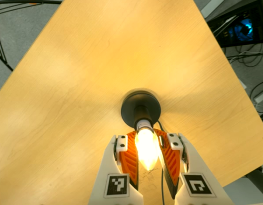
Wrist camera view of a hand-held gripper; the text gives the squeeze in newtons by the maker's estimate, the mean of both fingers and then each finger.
{"total": 28.4, "left": 27.3, "right": 29.4}